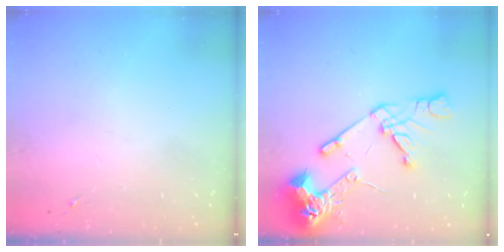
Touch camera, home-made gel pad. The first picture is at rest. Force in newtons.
{"total": 19.7, "press": 19.5, "slide": 2.6}